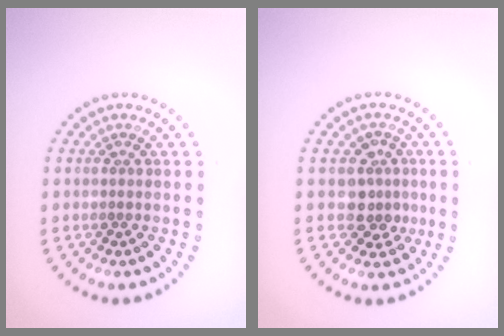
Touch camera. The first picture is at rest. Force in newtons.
{"total": 2.7, "press": 2.3, "slide": 1.3}